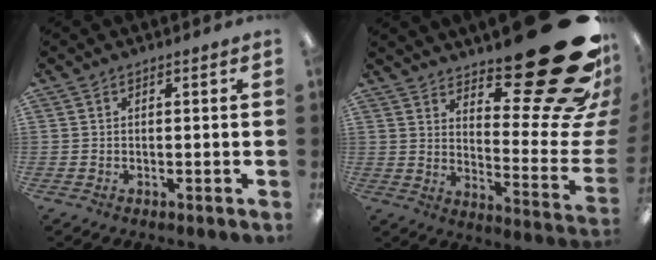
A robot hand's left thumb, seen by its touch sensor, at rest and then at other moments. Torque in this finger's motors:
{"motor_torque": [2.71, 2.30, 2.36, -0.41, 0.15]}